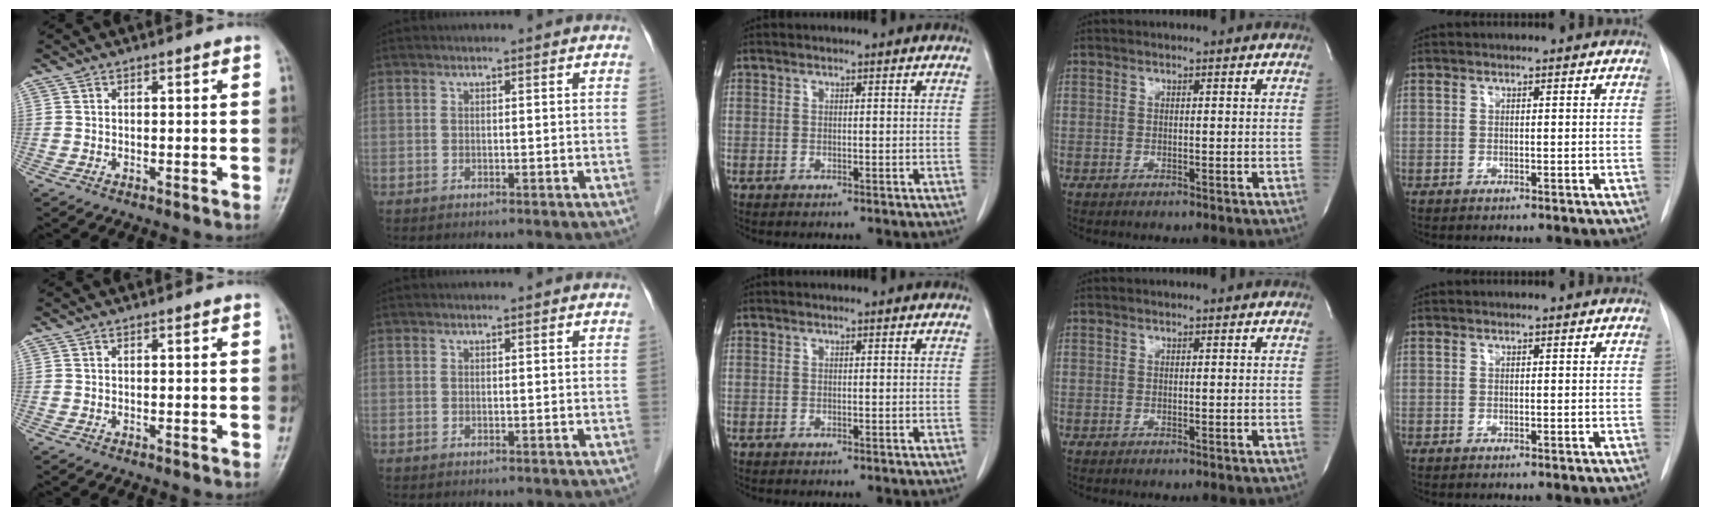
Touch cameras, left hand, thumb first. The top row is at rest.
{}